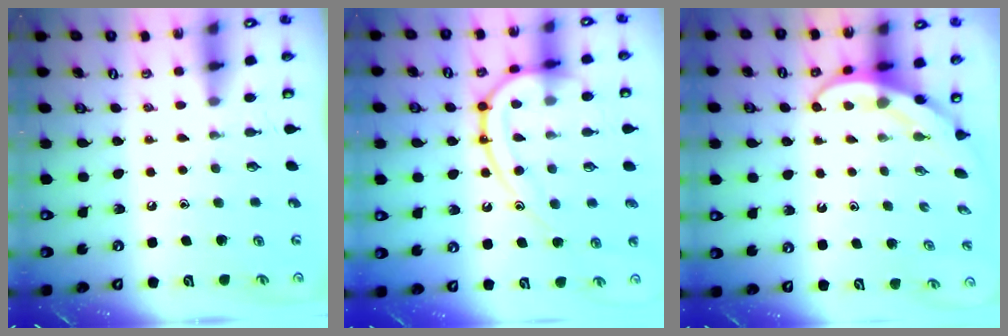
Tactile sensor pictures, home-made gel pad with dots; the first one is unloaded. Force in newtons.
{"total": 17.4, "press": 17.3, "slide": 1.5}
{"total": 3.9, "press": 3.9, "slide": 0.3}